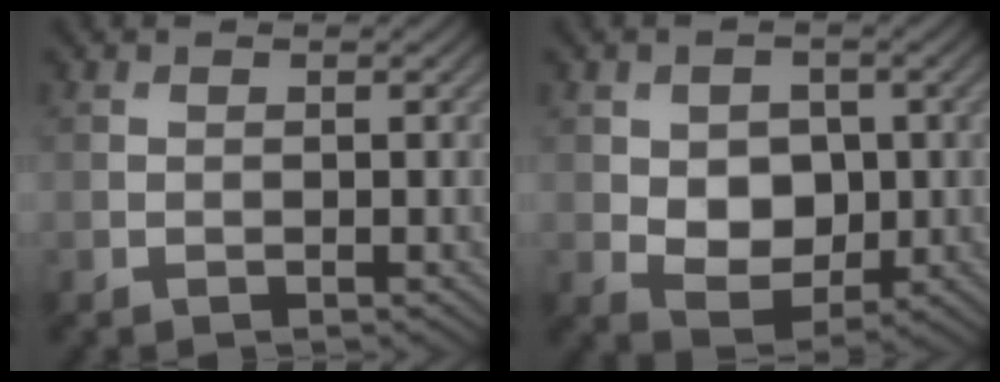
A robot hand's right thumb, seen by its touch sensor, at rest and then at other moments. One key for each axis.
{"total": 5.8, "fx": 0.0, "fy": 4.4, "fz": 3.8, "tx": -0.078, "ty": -0.009, "tz": 0.000}